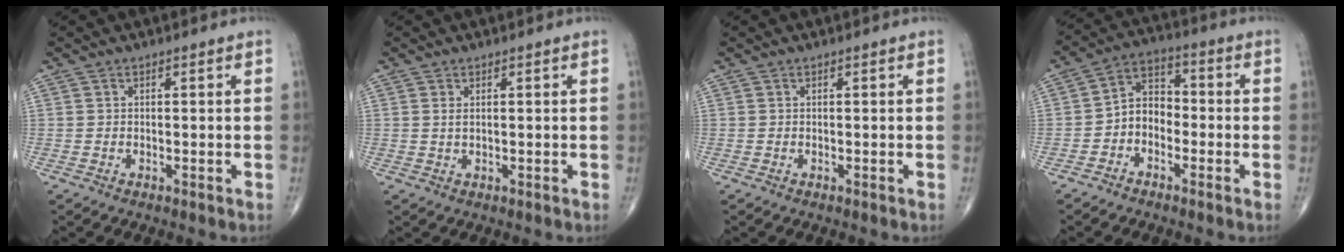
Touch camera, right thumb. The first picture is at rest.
{"total": 1.0, "force": [0.4, 0.4, 0.8], "torque": [-0.014, 0.001, 0.011]}
{"total": 0.0}
{"total": 6.5, "force": [-2.0, 4.9, 3.8], "torque": [-0.041, 0.035, -0.054]}